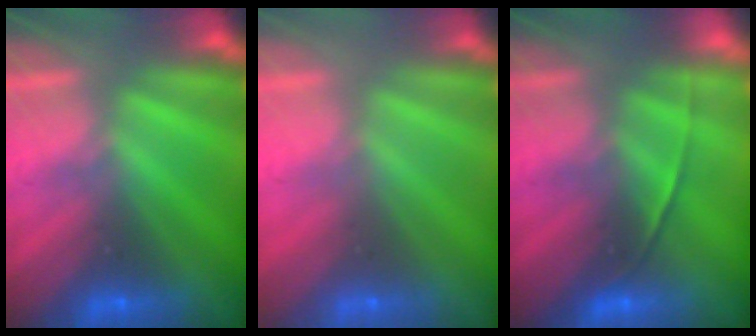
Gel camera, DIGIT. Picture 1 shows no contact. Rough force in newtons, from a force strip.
{"total": 2.9}
{"total": 1.8}